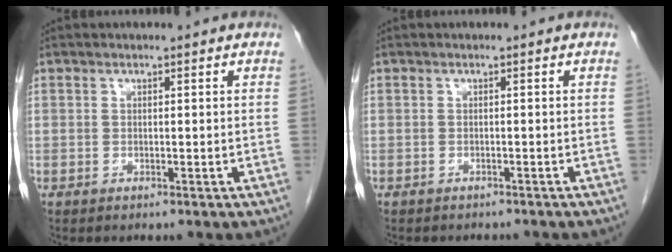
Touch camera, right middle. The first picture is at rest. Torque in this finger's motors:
{"motor_torque": [0.24, -0.13, -0.01, 0.01]}